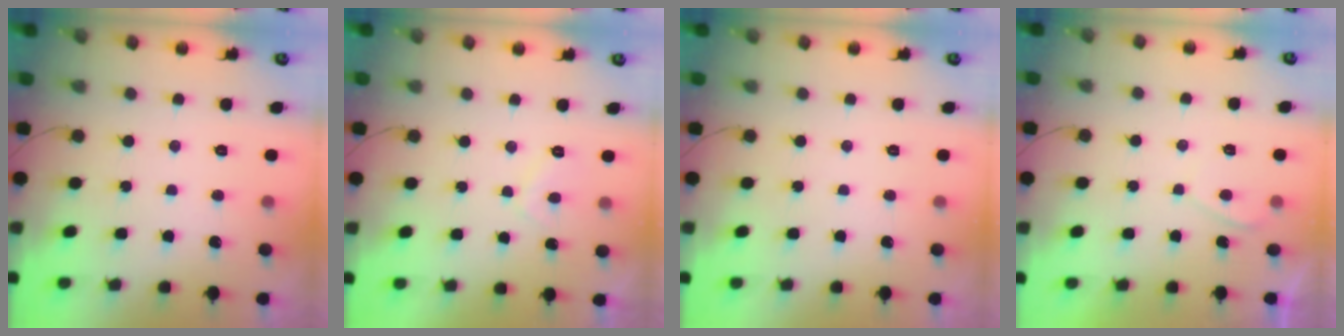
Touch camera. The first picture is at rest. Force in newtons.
{"total": 2.7, "press": 2.6, "slide": 0.8}
{"total": 0.0}
{"total": 0.0}